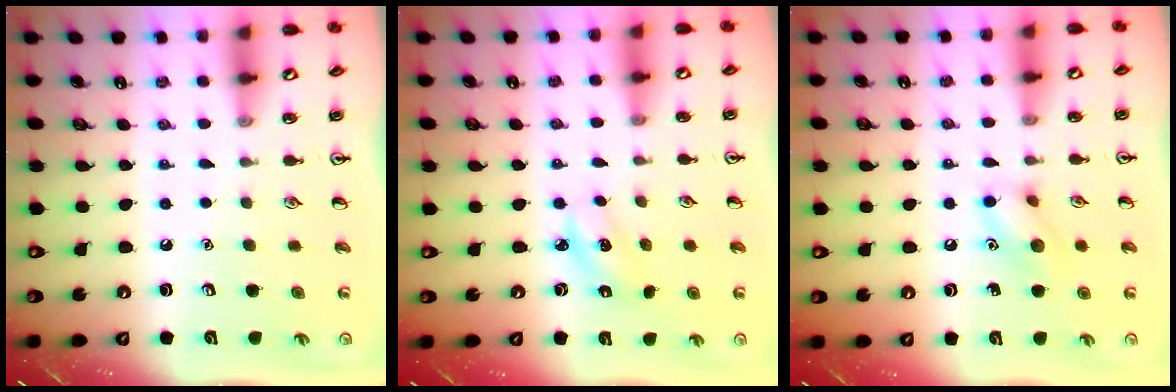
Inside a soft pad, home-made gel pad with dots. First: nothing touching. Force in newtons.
{"total": 2.6, "press": 2.5, "slide": 0.6}
{"total": 8.6, "press": 8.6, "slide": 0.6}